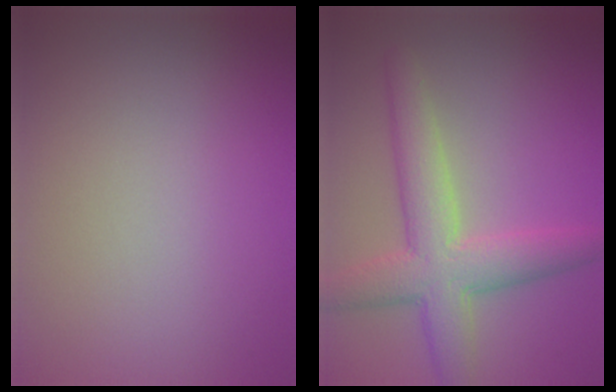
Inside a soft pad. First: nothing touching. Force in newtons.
{"total": 6.0, "press": 6.0, "slide": 0.5}